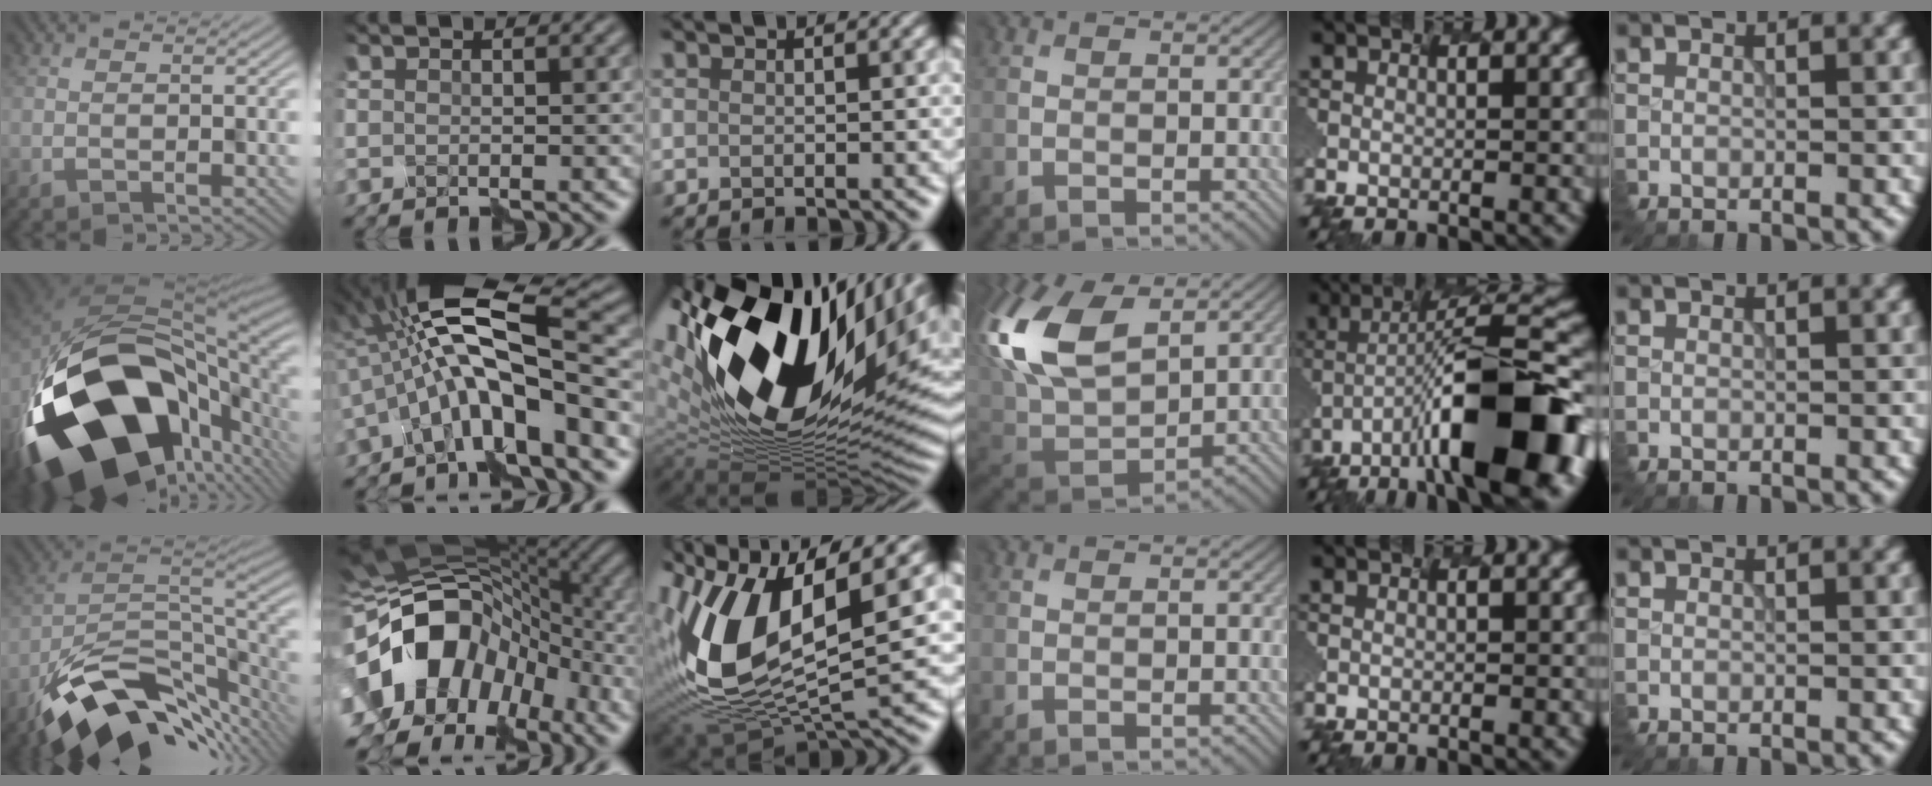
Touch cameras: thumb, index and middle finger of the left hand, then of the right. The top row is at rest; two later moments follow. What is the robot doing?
{"motion": "assemble", "object": "markers"}